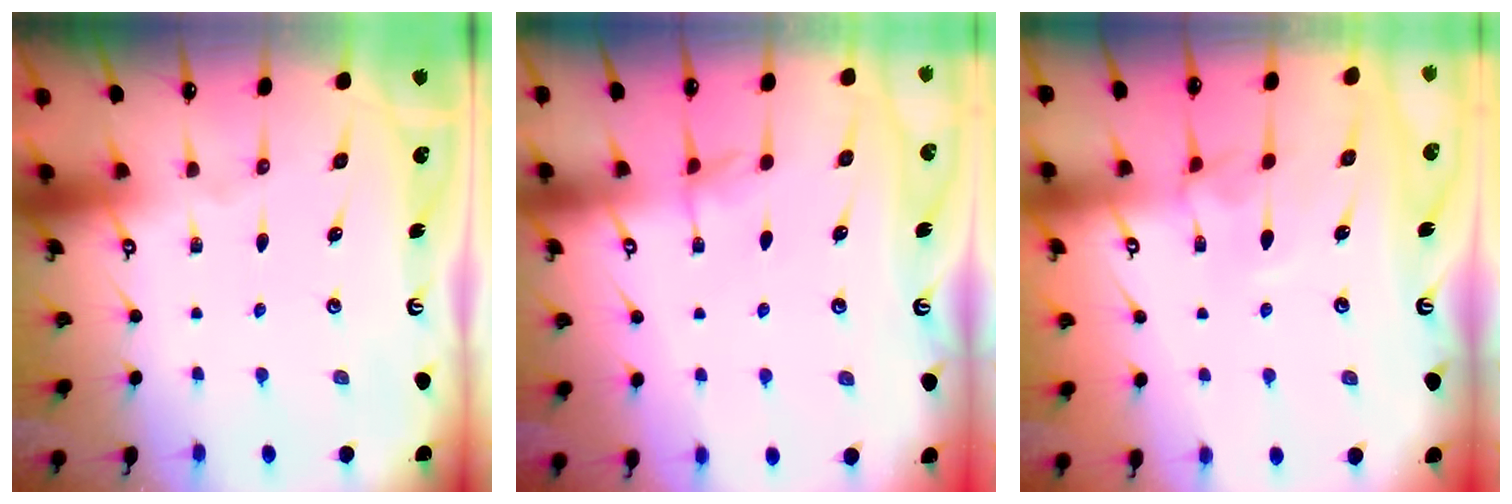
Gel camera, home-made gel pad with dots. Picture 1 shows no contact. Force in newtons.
{"total": 3.5, "press": 3.5, "slide": 0.4}
{"total": 3.9, "press": 3.9, "slide": 0.1}